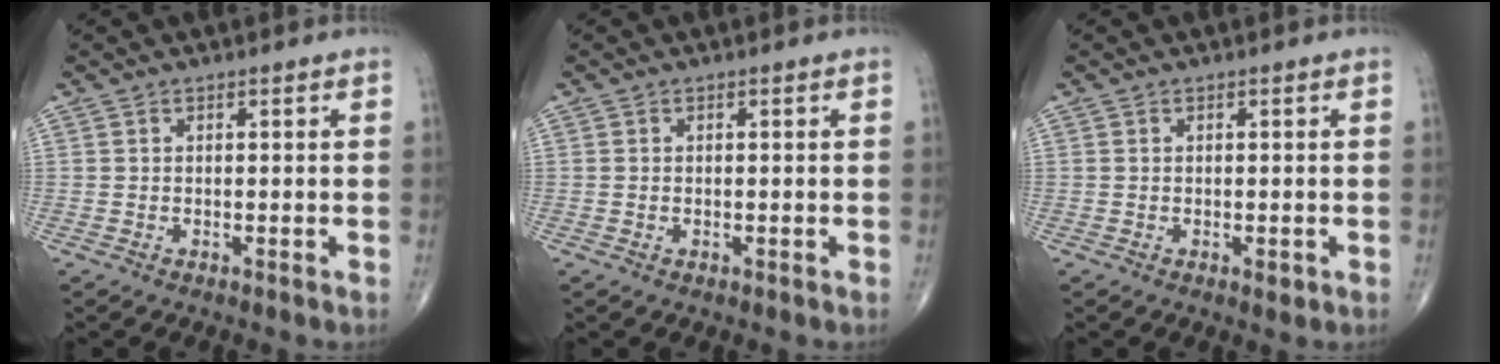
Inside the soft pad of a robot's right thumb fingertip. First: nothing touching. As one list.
[{"total": 0.0}, {"total": 1.1, "force": [-0.3, 0.5, 0.9], "torque": [-0.010, -0.002, -0.005]}]